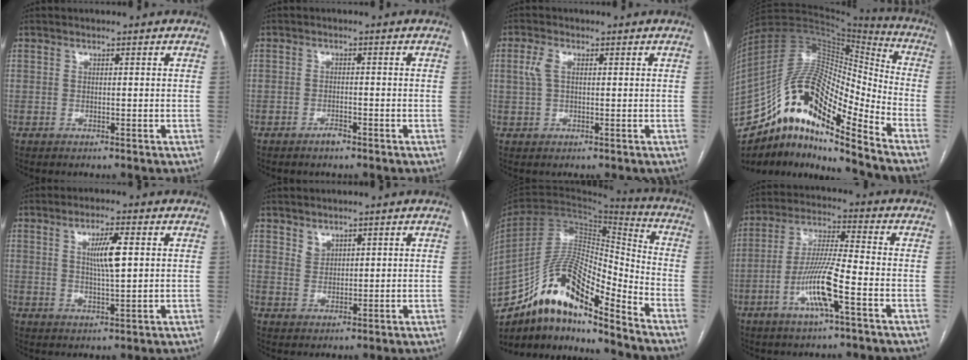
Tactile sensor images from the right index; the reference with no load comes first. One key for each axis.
{"total": 1.5, "fx": -1.2, "fy": 0.4, "fz": 0.8, "tx": -0.013, "ty": 0.001, "tz": -0.018}
{"total": 2.8, "fx": 0.6, "fy": 1.4, "fz": 2.3, "tx": -0.064, "ty": 0.016, "tz": 0.015}
{"total": 21.5, "fx": -13.6, "fy": 4.8, "fz": 16.0, "tx": -0.310, "ty": 0.028, "tz": -0.241}
{"total": 5.6, "fx": 1.3, "fy": 0.6, "fz": 5.4, "tx": -0.098, "ty": 0.000, "tz": 0.024}
{"total": 2.0, "fx": 1.6, "fy": 1.1, "fz": 0.4, "tx": -0.003, "ty": 0.000, "tz": 0.032}
{"total": 16.8, "fx": -12.2, "fy": 3.8, "fz": 10.8, "tx": -0.190, "ty": 0.038, "tz": -0.215}
{"total": 10.1, "fx": -4.0, "fy": 0.4, "fz": 9.3, "tx": -0.189, "ty": -0.001, "tz": -0.078}